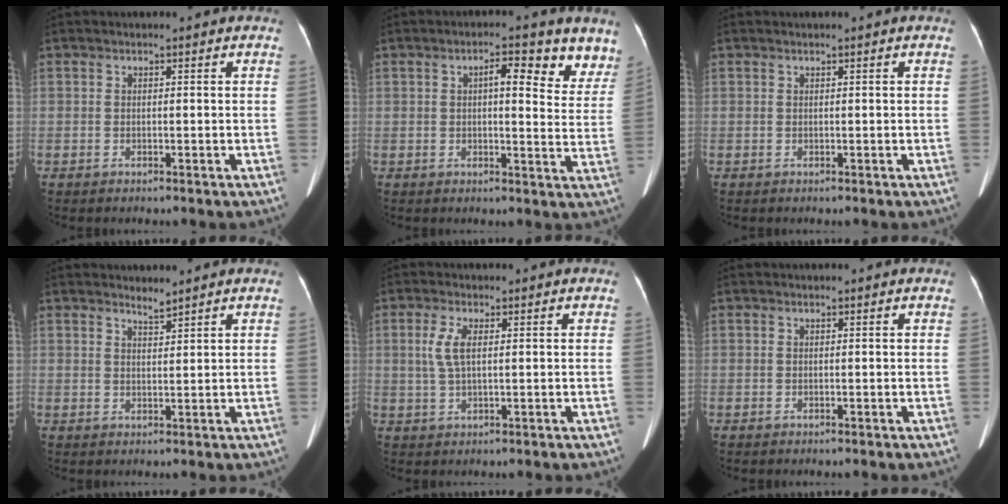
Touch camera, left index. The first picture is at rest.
{"total": 8.2, "force": [5.1, 2.7, 5.9], "torque": [-0.052, 0.006, 0.055]}
{"total": 0.0}
{"total": 1.6, "force": [1.5, -0.2, 0.4], "torque": [-0.010, -0.004, 0.030]}
{"total": 3.5, "force": [0.8, 1.0, 3.3], "torque": [-0.079, 0.004, 0.018]}
{"total": 0.0}